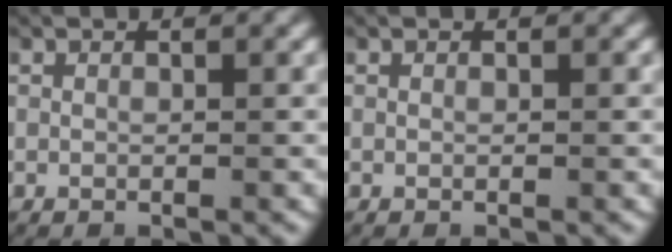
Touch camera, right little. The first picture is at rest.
{"total": 0.0}